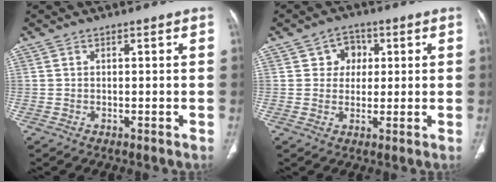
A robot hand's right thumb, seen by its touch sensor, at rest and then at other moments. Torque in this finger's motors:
{"motor_torque": [-0.24, -0.19, 0.29, 0.31, 0.04]}